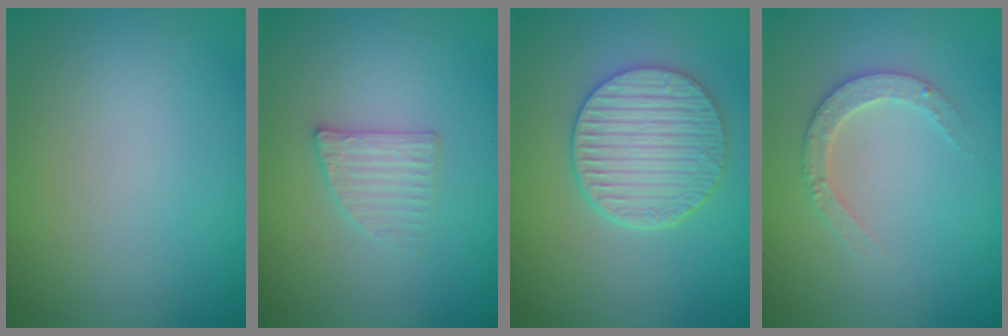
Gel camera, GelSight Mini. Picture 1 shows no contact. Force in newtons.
{"total": 2.1, "press": 2.1, "slide": 0.4}
{"total": 5.2, "press": 4.3, "slide": 2.9}
{"total": 2.4, "press": 2.3, "slide": 0.5}